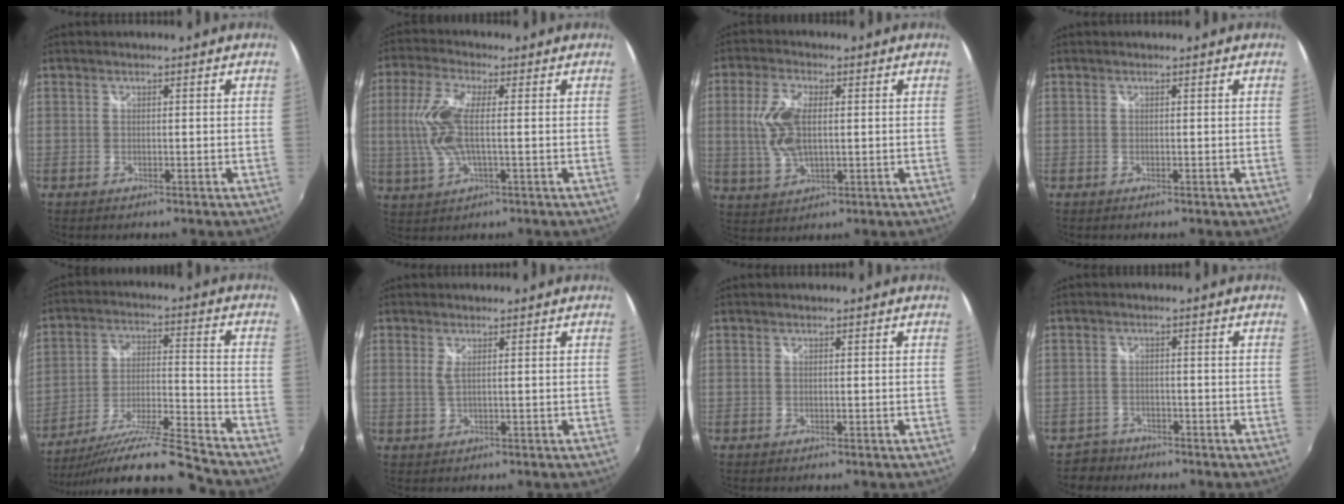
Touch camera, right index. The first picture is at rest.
{"total": 10.0, "force": [0.0, 3.2, 9.4], "torque": [-0.209, 0.002, 0.001]}
{"total": 9.3, "force": [0.7, 4.5, 8.1], "torque": [-0.169, 0.002, 0.019]}
{"total": 0.0}
{"total": 17.7, "force": [-15.6, -1.0, 8.3], "torque": [-0.152, -0.036, -0.264]}
{"total": 1.6, "force": [0.4, 0.0, 1.5], "torque": [-0.027, -0.002, 0.007]}
{"total": 0.0}
{"total": 3.5, "force": [-2.8, 2.2, -0.4], "torque": [-0.006, 0.010, -0.051]}